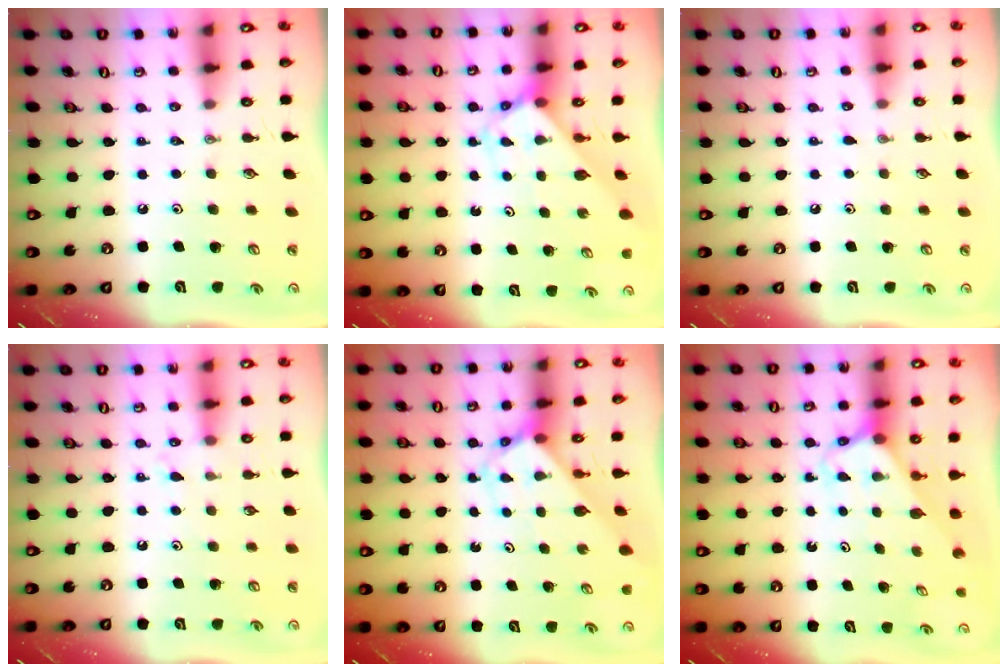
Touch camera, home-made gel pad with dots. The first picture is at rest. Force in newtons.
{"total": 2.7, "press": 2.7, "slide": 0.2}
{"total": 4.0, "press": 4.0, "slide": 0.6}
{"total": 6.1, "press": 6.1, "slide": 0.7}
{"total": 2.7, "press": 2.7, "slide": 0.1}
{"total": 2.6, "press": 2.6, "slide": 0.2}